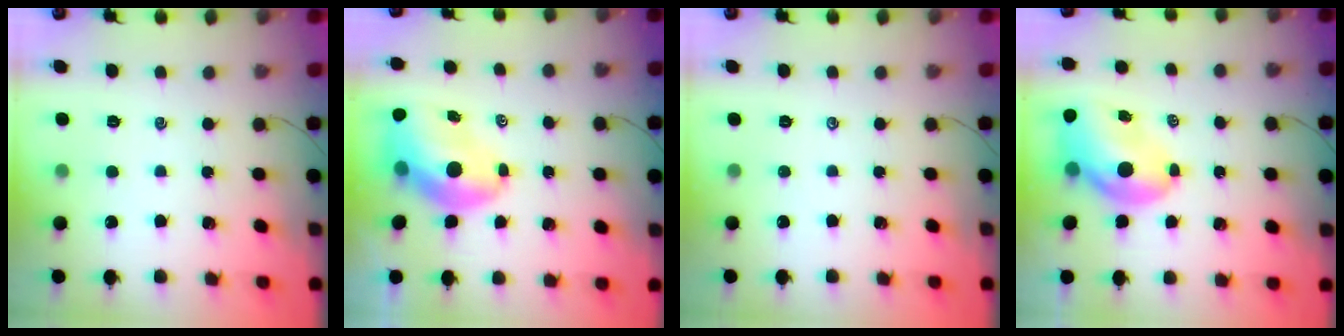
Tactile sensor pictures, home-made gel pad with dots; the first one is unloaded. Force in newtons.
{"total": 8.8, "press": 8.5, "slide": 2.4}
{"total": 0.0}
{"total": 7.6, "press": 7.3, "slide": 2.2}